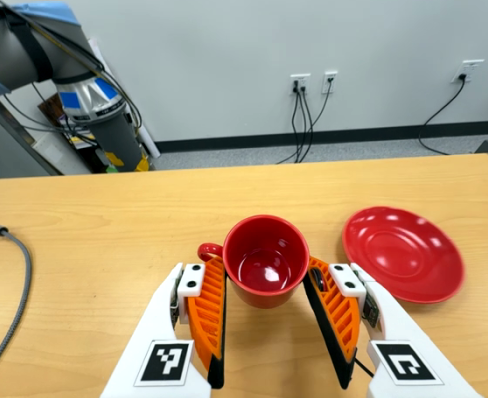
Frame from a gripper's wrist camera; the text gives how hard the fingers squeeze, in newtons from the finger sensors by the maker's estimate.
{"total": 2.7, "left": 2.4, "right": 2.9}